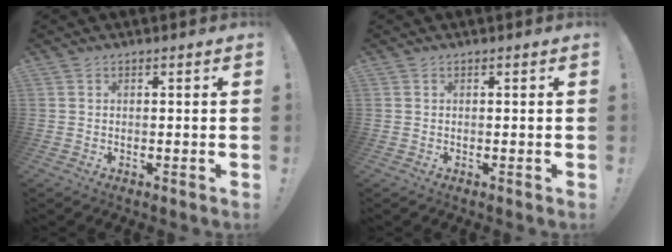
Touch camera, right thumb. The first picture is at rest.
{"total": 0.0}